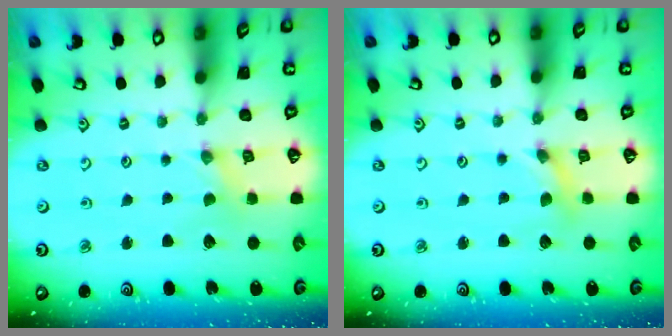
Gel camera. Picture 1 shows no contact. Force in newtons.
{"total": 1.7, "press": 1.7, "slide": 0.2}